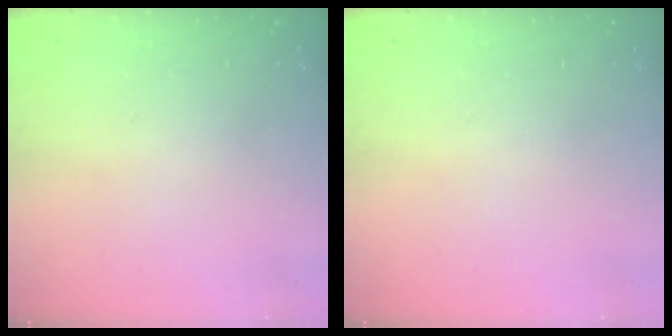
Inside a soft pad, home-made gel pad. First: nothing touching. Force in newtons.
{"total": 0.0}